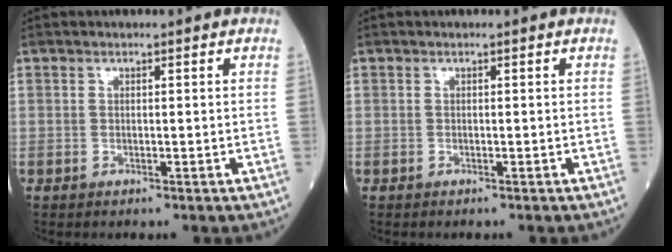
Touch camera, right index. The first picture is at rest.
{"total": 0.0}